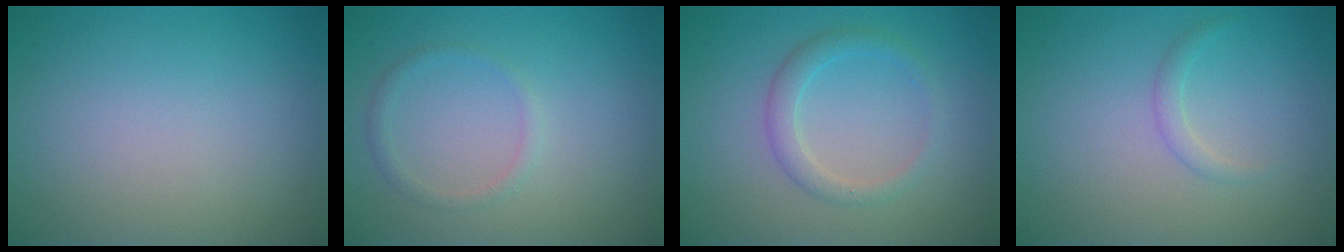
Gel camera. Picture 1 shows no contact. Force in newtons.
{"total": 1.1, "press": 1.1, "slide": 0.0}
{"total": 2.1, "press": 2.1, "slide": 0.1}
{"total": 1.0, "press": 1.0, "slide": 0.1}